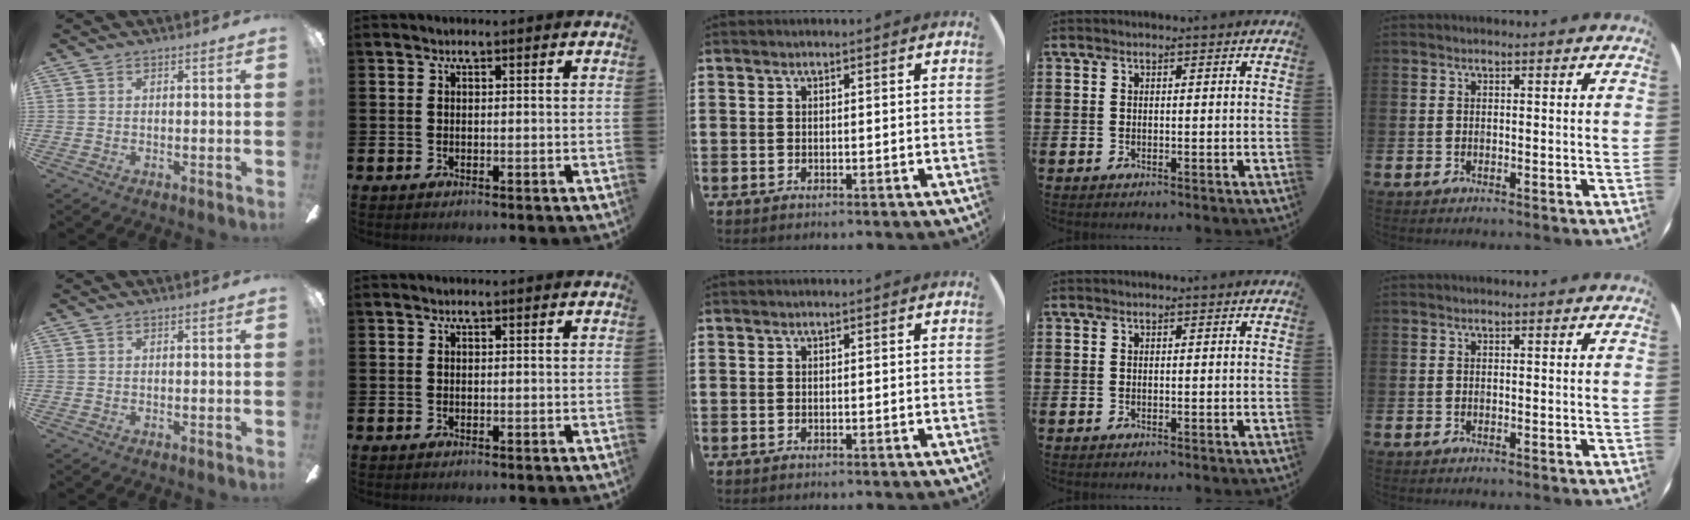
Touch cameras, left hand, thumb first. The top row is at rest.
{}